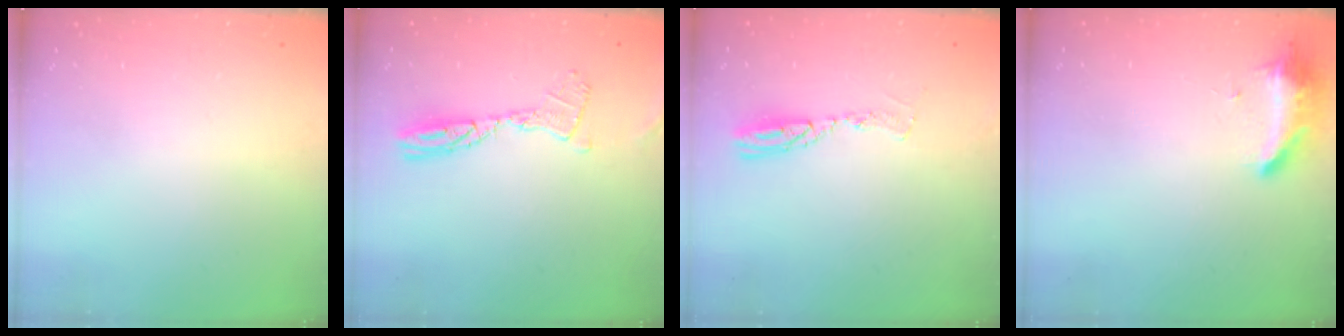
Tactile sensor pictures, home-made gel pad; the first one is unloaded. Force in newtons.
{"total": 10.3, "press": 10.3, "slide": 1.1}
{"total": 7.2, "press": 7.1, "slide": 0.6}
{"total": 8.5, "press": 8.5, "slide": 0.3}